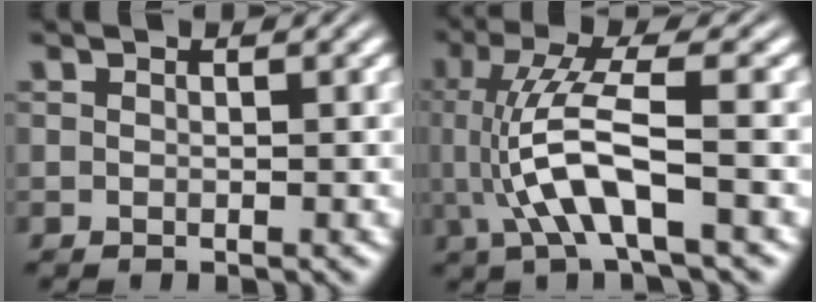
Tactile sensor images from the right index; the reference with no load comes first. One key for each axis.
{"total": 6.0, "fx": -0.1, "fy": 1.5, "fz": 5.8, "tx": -0.120, "ty": -0.004, "tz": 0.002}